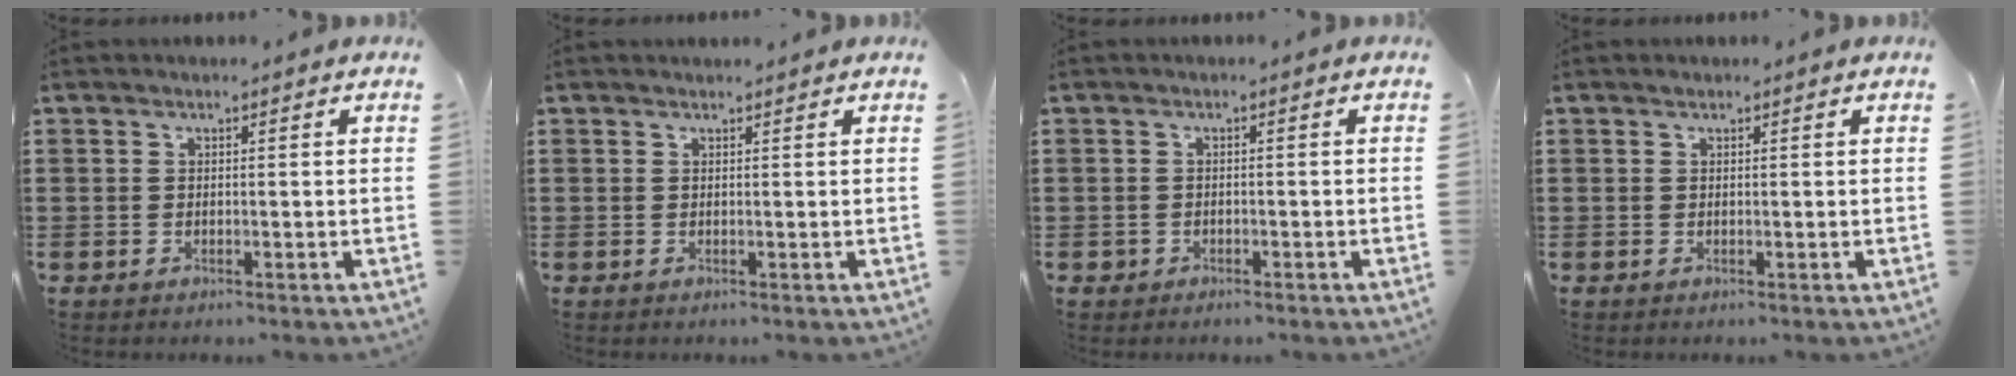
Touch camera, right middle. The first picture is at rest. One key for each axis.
{"total": 0.8, "fx": 0.7, "fy": -0.1, "fz": 0.1, "tx": -0.003, "ty": -0.002, "tz": 0.014}
{"total": 0.8, "fx": -0.6, "fy": 0.6, "fz": 0.1, "tx": -0.004, "ty": 0.002, "tz": -0.014}
{"total": 0.0}